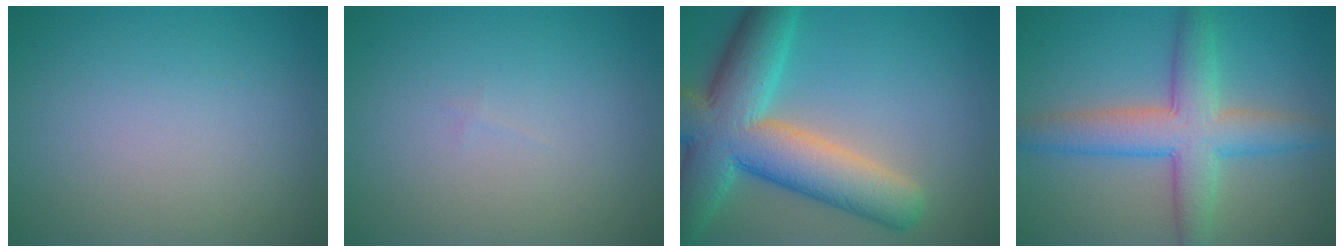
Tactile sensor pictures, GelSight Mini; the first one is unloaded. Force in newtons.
{"total": 0.0}
{"total": 11.1, "press": 11.1, "slide": 0.5}
{"total": 6.3, "press": 6.3, "slide": 0.3}